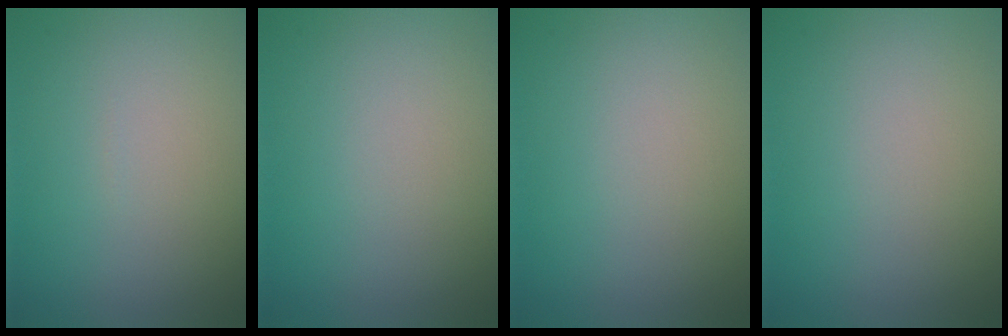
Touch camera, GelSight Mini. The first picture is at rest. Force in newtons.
{"total": 0.0}
{"total": 0.0}
{"total": 0.0}